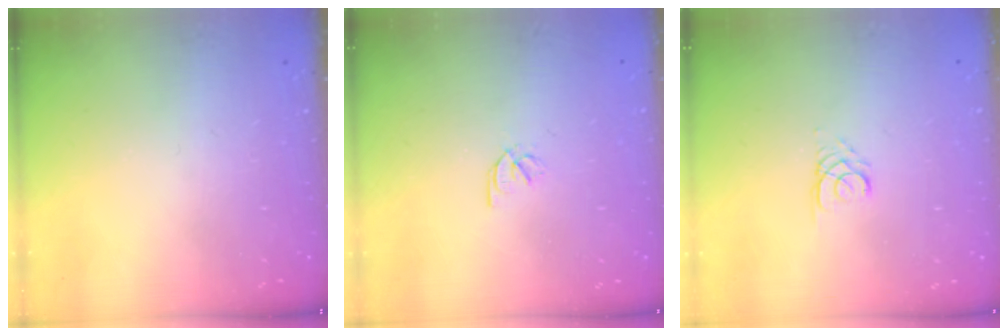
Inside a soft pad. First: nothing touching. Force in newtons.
{"total": 2.0, "press": 2.0, "slide": 0.3}
{"total": 2.6, "press": 2.6, "slide": 0.3}